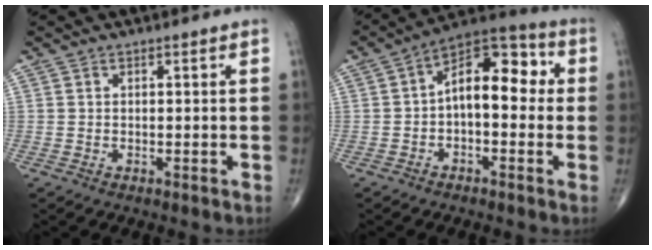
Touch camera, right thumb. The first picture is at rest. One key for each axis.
{"total": 12.2, "fx": 0.3, "fy": 6.7, "fz": 10.2, "tx": -0.122, "ty": 0.043, "tz": -0.012}